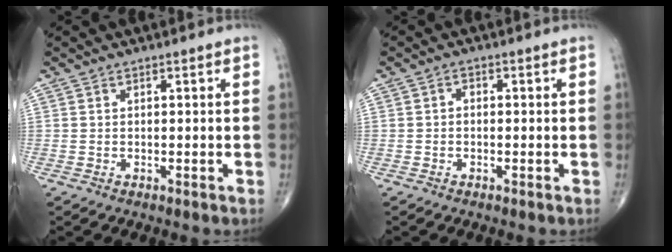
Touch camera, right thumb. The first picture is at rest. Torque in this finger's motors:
{"motor_torque": [-0.12, -0.15, 0.08, -0.16, 0.04]}